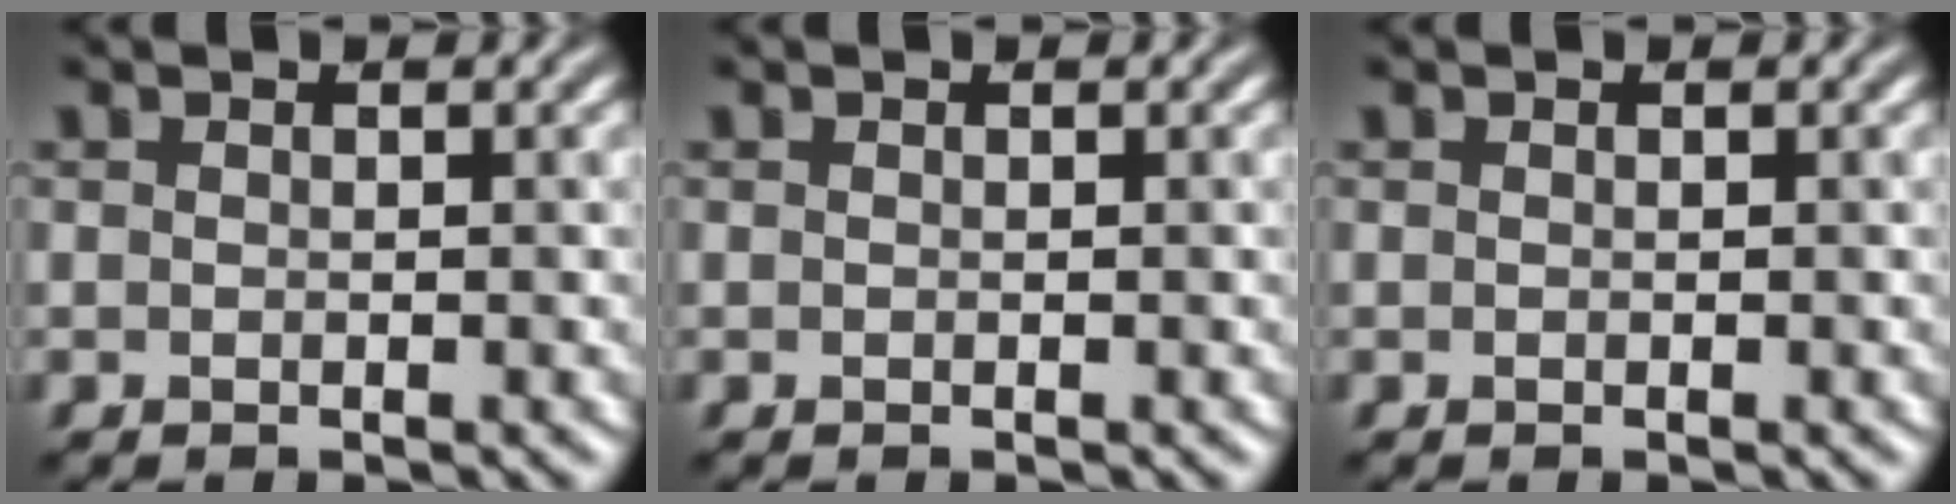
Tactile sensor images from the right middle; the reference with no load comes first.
{"total": 0.0}
{"total": 0.0}